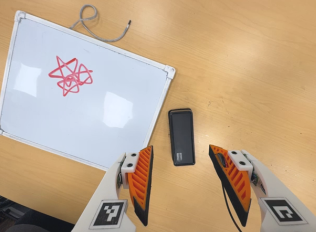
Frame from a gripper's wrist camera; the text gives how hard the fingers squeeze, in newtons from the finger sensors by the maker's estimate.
{"total": 0.0}